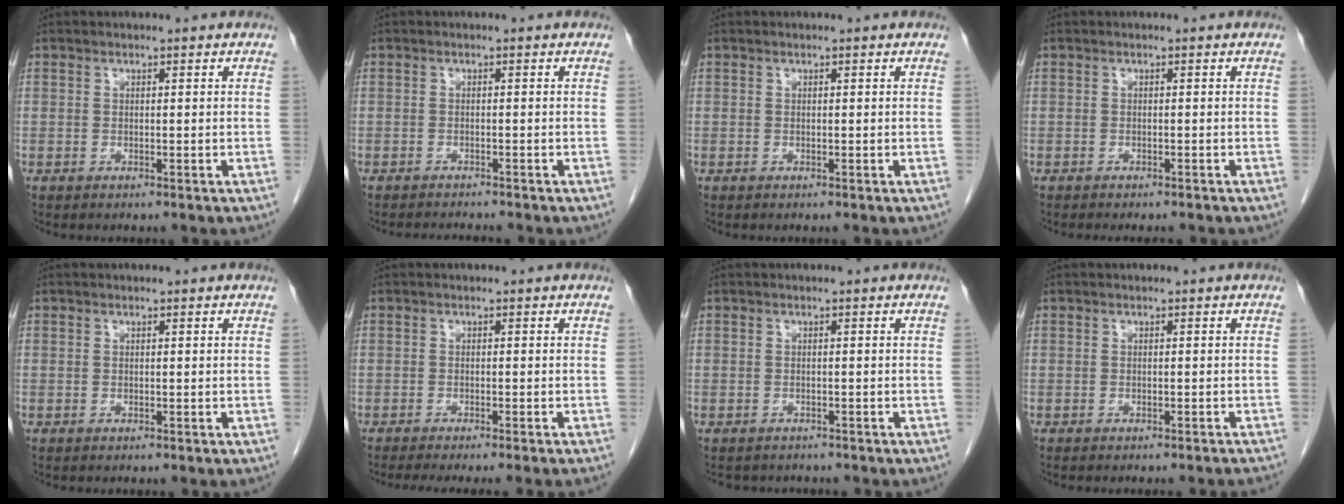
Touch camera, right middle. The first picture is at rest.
{"total": 2.9, "force": [-2.9, -0.1, 0.7], "torque": [-0.010, -0.011, -0.040]}
{"total": 0.0}
{"total": 3.6, "force": [-3.2, 0.7, 1.5], "torque": [-0.019, -0.007, -0.038]}
{"total": 0.0}
{"total": 6.9, "force": [-6.0, -0.8, 3.4], "torque": [-0.023, -0.014, -0.087]}
{"total": 3.5, "force": [-3.1, 1.4, 0.5], "torque": [-0.010, -0.003, -0.038]}
{"total": 4.8, "force": [-4.5, -0.3, 1.6], "torque": [-0.015, -0.014, -0.050]}